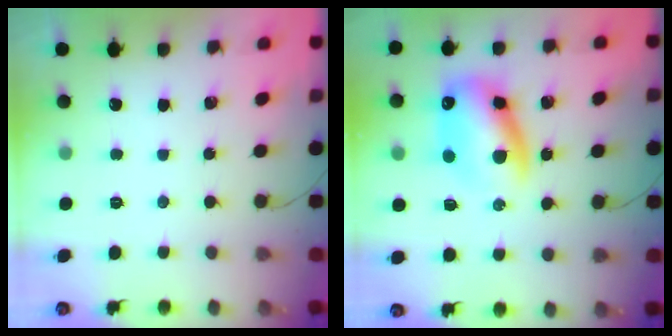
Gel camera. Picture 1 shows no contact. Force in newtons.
{"total": 14.6, "press": 14.2, "slide": 3.1}